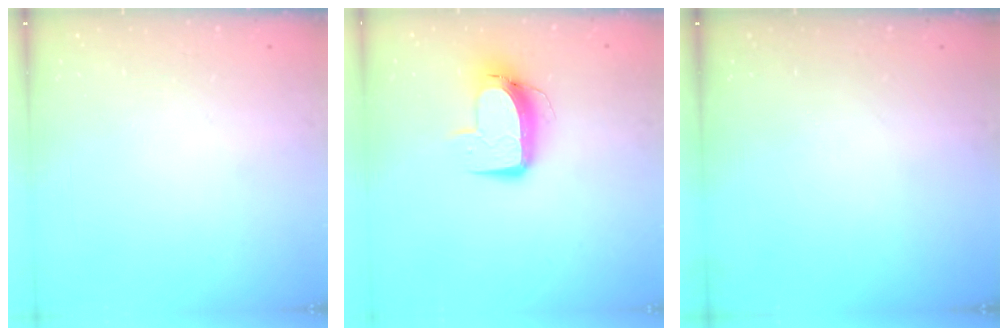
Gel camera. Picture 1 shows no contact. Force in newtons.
{"total": 10.4, "press": 10.4, "slide": 1.1}
{"total": 0.0}